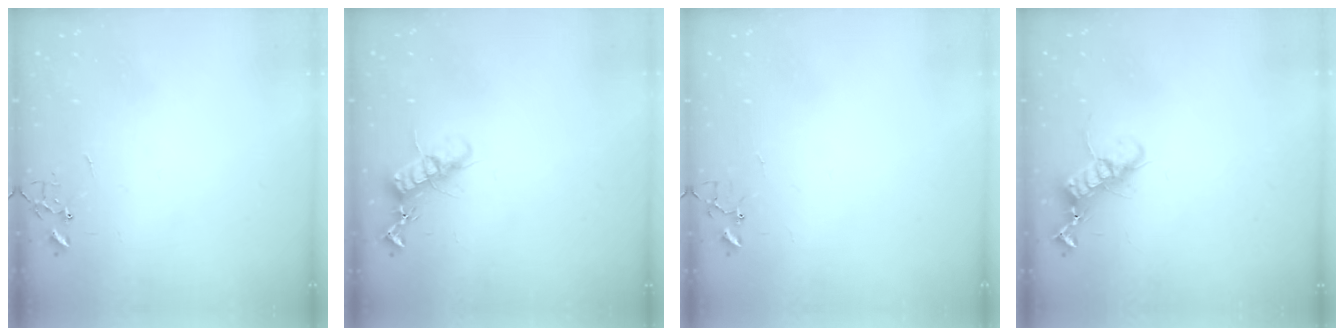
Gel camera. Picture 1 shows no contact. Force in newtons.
{"total": 12.5, "press": 12.5, "slide": 0.6}
{"total": 3.8, "press": 3.7, "slide": 0.3}
{"total": 12.5, "press": 12.5, "slide": 0.4}